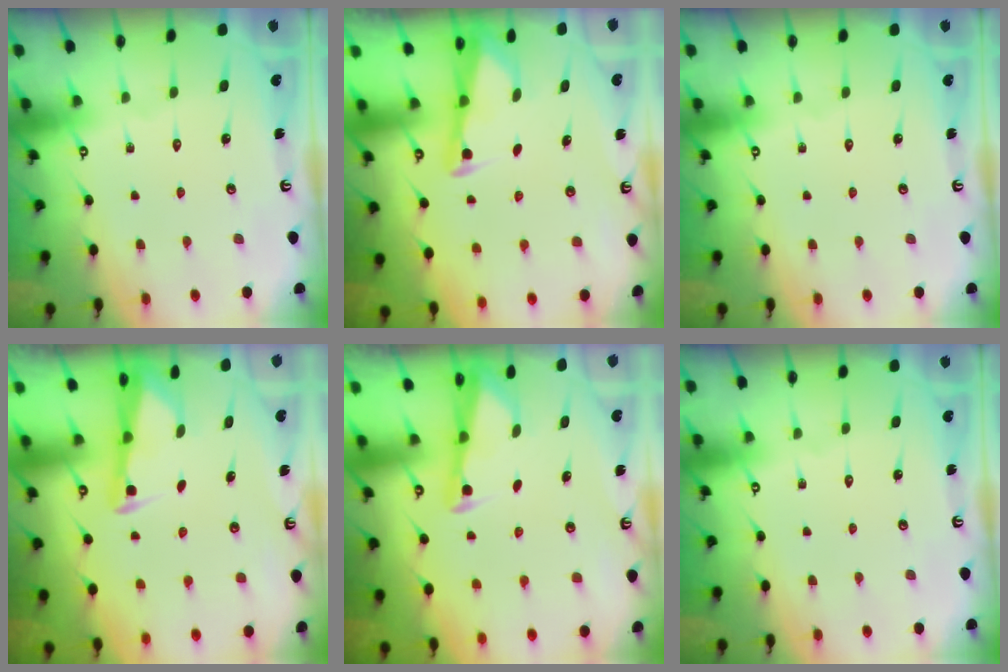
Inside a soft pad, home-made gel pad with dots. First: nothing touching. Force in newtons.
{"total": 2.3, "press": 2.3, "slide": 0.2}
{"total": 0.0}
{"total": 2.5, "press": 2.5, "slide": 0.3}
{"total": 2.6, "press": 2.6, "slide": 0.1}
{"total": 0.0}